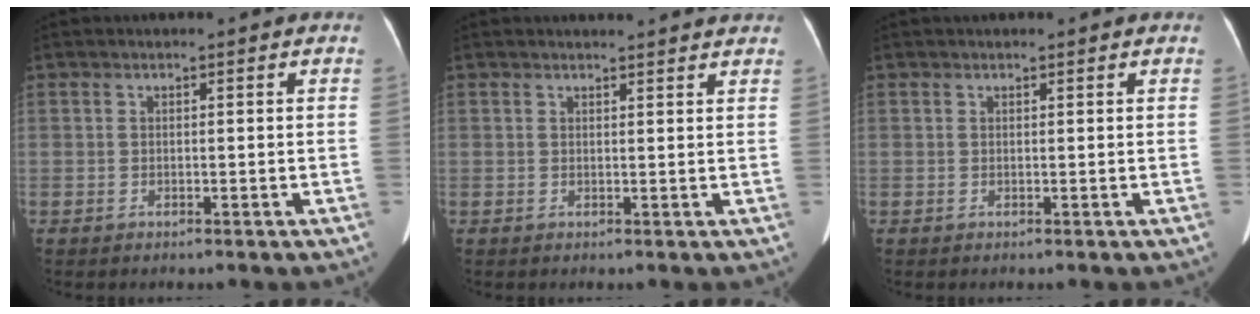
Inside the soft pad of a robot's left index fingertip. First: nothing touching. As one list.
[{"total": 7.1, "force": [6.8, 0.8, 2.0], "torque": [-0.019, 0.012, 0.063]}, {"total": 1.8, "force": [1.6, 0.4, 0.8], "torque": [-0.008, 0.025, 0.022]}]